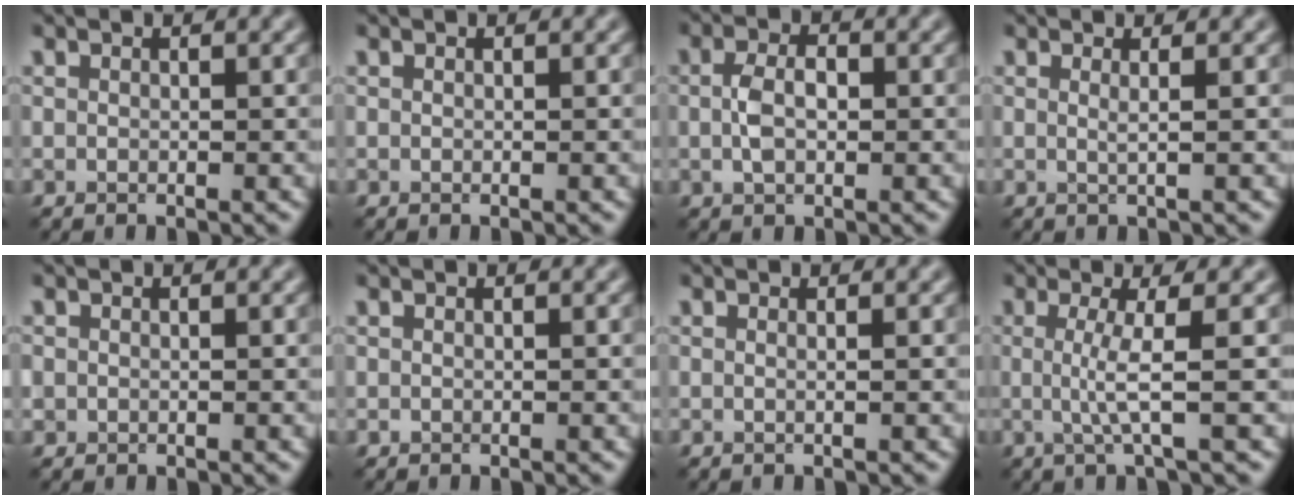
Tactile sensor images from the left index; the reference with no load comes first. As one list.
[{"total": 0.0}, {"total": 2.7, "force": [0.0, 1.5, 2.3], "torque": [-0.048, 0.002, -0.001]}, {"total": 1.2, "force": [0.3, 0.3, 1.1], "torque": [-0.014, -0.002, -0.005]}, {"total": 0.7, "force": [-0.1, 0.6, 0.1], "torque": [0.002, -0.003, -0.003]}, {"total": 0.0}, {"total": 0.9, "force": [0.1, 0.4, 0.8], "torque": [-0.008, -0.002, -0.008]}, {"total": 3.3, "force": [0.0, 0.6, 3.3], "torque": [-0.064, -0.004, -0.005]}]